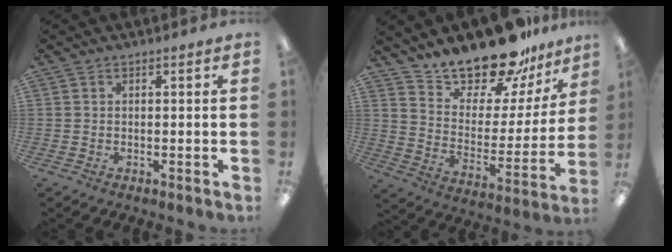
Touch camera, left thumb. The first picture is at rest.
{"total": 19.6, "force": [17.6, 6.0, 6.1], "torque": [-0.104, -0.142, 0.309]}